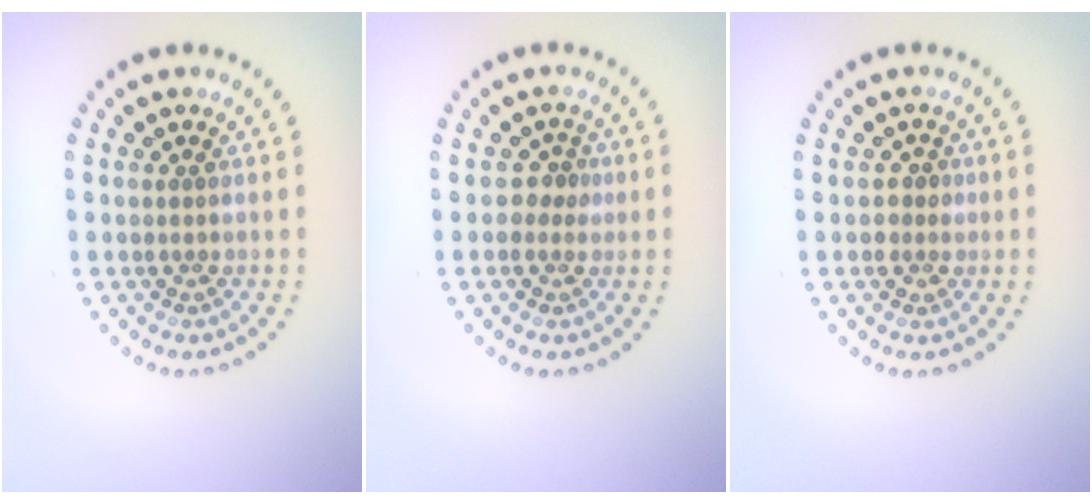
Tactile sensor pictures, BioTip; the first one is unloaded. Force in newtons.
{"total": 1.4, "press": 1.2, "slide": 0.6}
{"total": 1.5, "press": 1.3, "slide": 0.7}